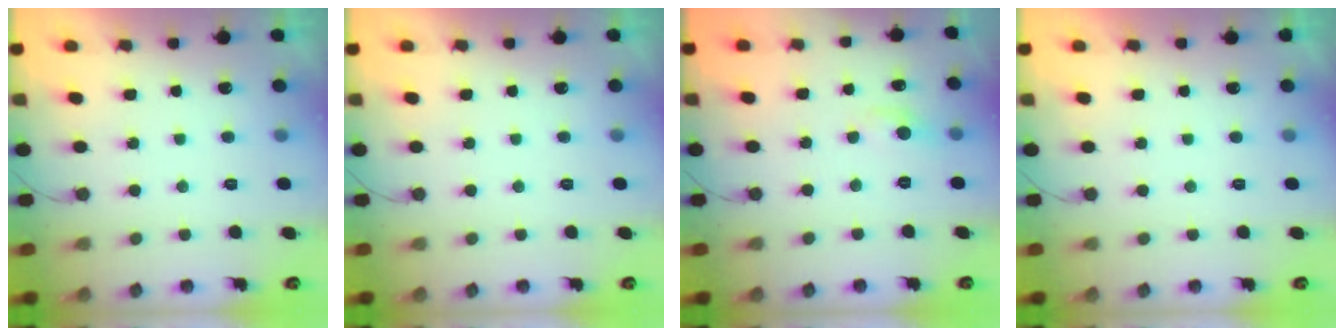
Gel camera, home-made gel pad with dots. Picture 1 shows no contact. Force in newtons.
{"total": 0.0}
{"total": 3.0, "press": 3.0, "slide": 0.4}
{"total": 0.0}